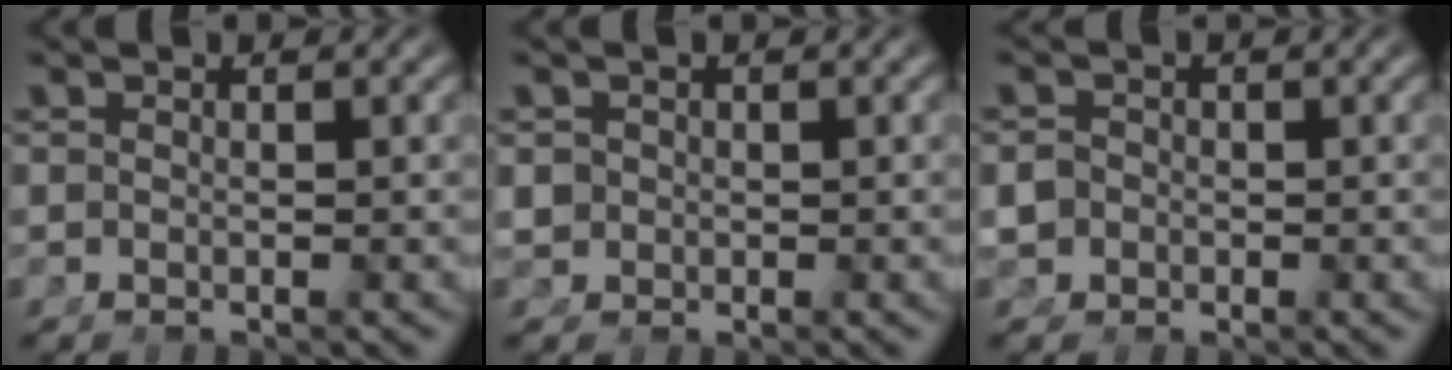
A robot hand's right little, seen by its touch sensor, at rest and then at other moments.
{"total": 1.3, "force": [-0.2, 1.2, 0.6], "torque": [-0.020, -0.012, 0.007]}
{"total": 2.8, "force": [-1.1, 2.4, 0.7], "torque": [-0.026, -0.021, -0.012]}